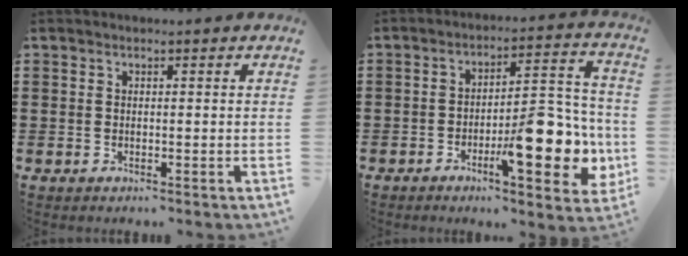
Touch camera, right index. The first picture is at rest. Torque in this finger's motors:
{"motor_torque": [2.14, 0.00, 1.05, 0.21]}